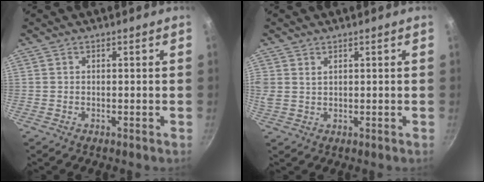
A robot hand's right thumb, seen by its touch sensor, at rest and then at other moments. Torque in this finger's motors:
{"motor_torque": [0.05, 0.11, 0.26, 0.49, 0.04]}